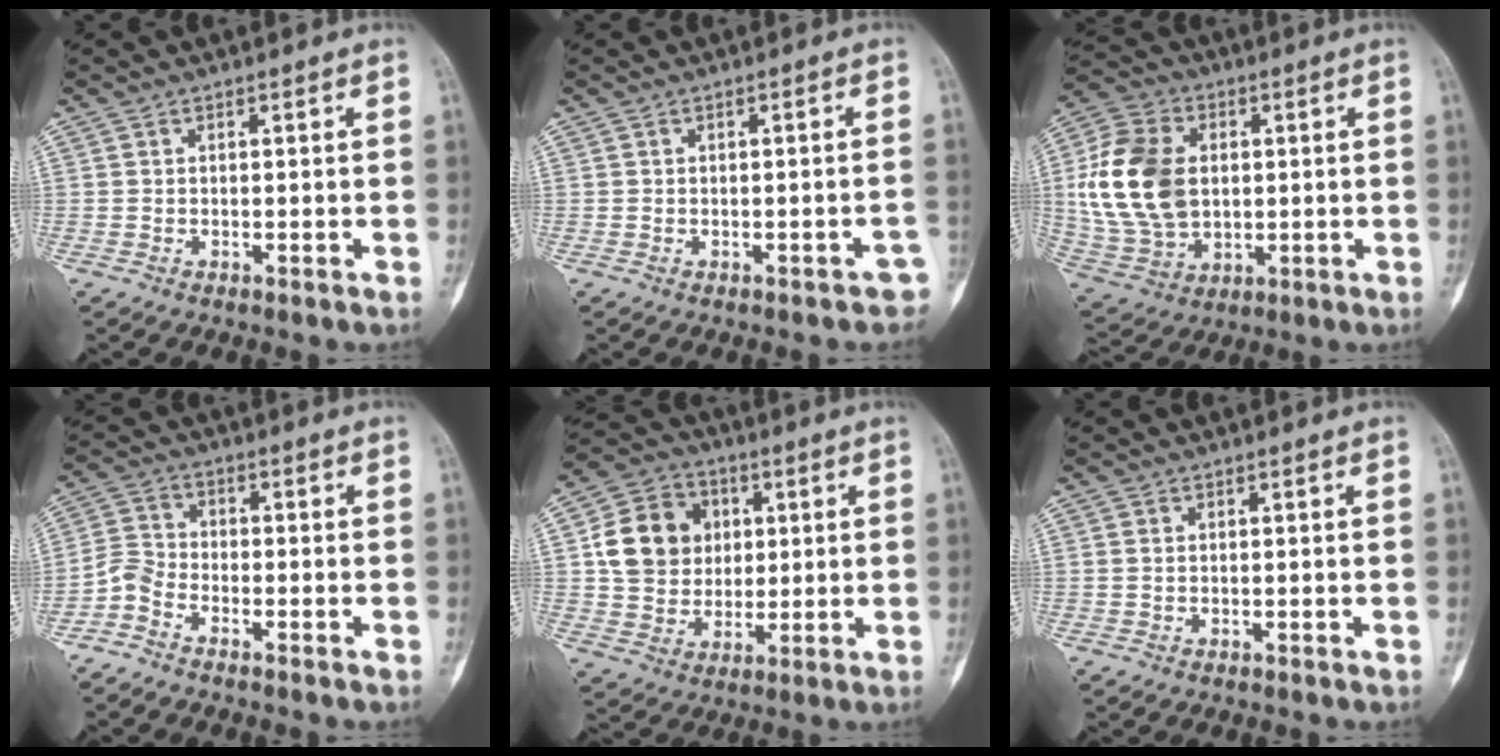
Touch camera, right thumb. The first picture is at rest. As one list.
[{"total": 2.4, "force": [-1.5, 1.3, 1.4], "torque": [-0.006, 0.018, -0.014]}, {"total": 18.6, "force": [1.8, 13.0, 13.2], "torque": [-0.246, 0.001, 0.041]}, {"total": 4.0, "force": [-3.0, 1.9, 1.7], "torque": [-0.035, 0.015, -0.073]}, {"total": 13.8, "force": [2.6, 11.9, 6.5], "torque": [-0.085, 0.006, 0.046]}, {"total": 0.6, "force": [0.1, 0.4, 0.4], "torque": [-0.009, 0.003, 0.003]}]